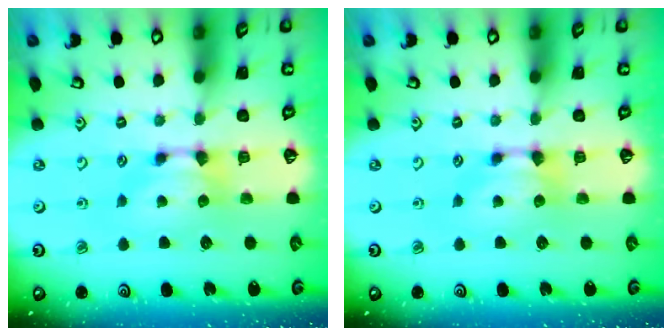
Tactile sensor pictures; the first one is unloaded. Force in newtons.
{"total": 0.0}